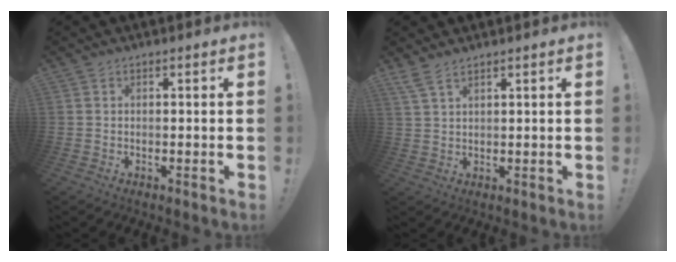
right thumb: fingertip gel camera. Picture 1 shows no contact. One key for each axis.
{"total": 4.2, "fx": 3.3, "fy": 1.0, "fz": 2.3, "tx": -0.052, "ty": -0.013, "tz": 0.062}